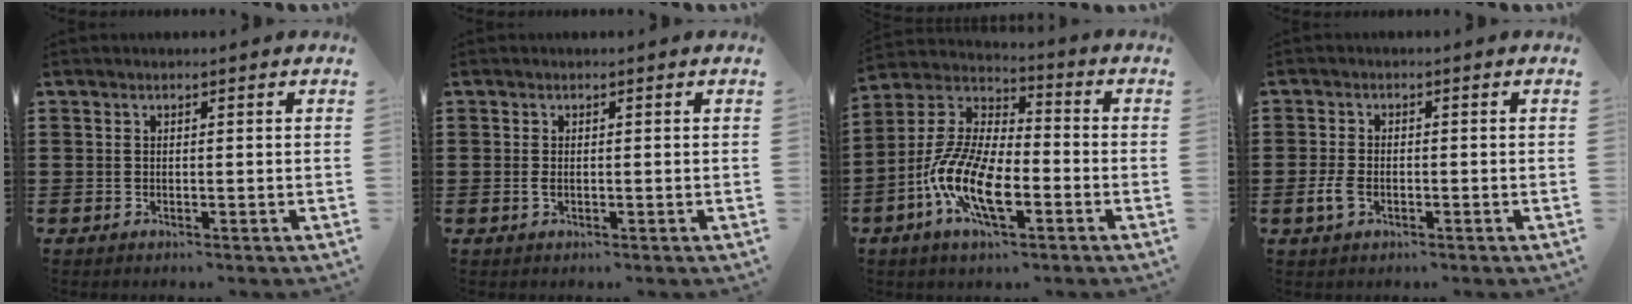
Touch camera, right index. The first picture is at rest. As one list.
[{"total": 0.9, "force": [-0.2, 0.3, 0.9], "torque": [-0.025, -0.006, -0.004]}, {"total": 12.1, "force": [-5.0, 4.5, 10.1], "torque": [-0.251, -0.021, -0.103]}, {"total": 2.9, "force": [-1.0, 1.7, 2.2], "torque": [-0.062, -0.009, -0.022]}]